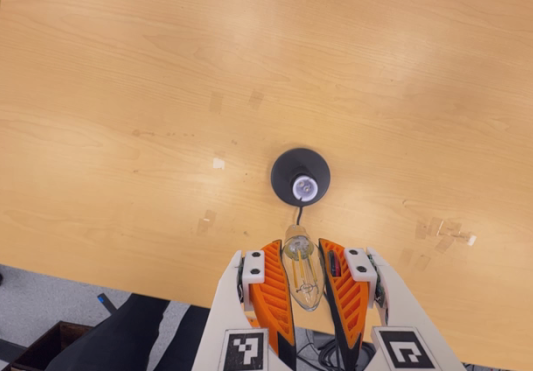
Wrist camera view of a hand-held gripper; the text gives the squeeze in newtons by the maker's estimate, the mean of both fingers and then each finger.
{"total": 21.6, "left": 24.4, "right": 18.7}